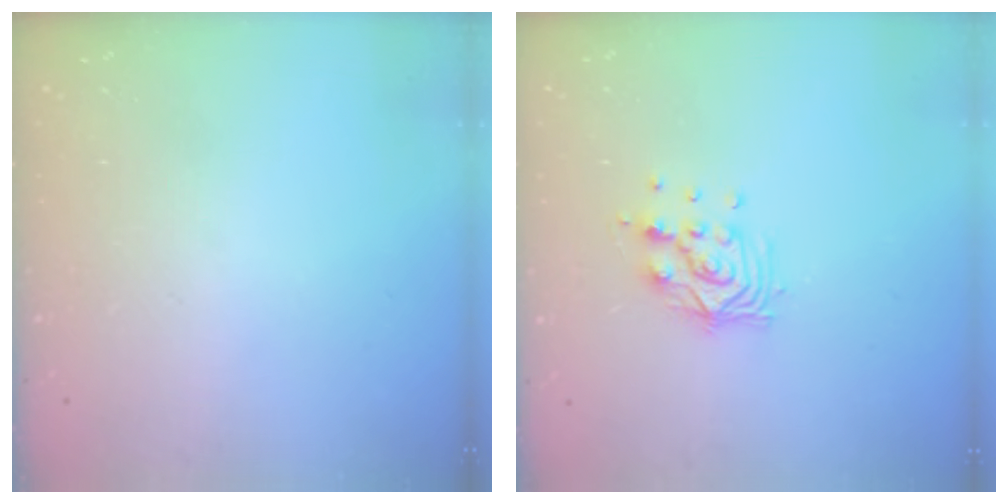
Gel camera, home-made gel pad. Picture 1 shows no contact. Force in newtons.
{"total": 10.7, "press": 10.7, "slide": 0.7}